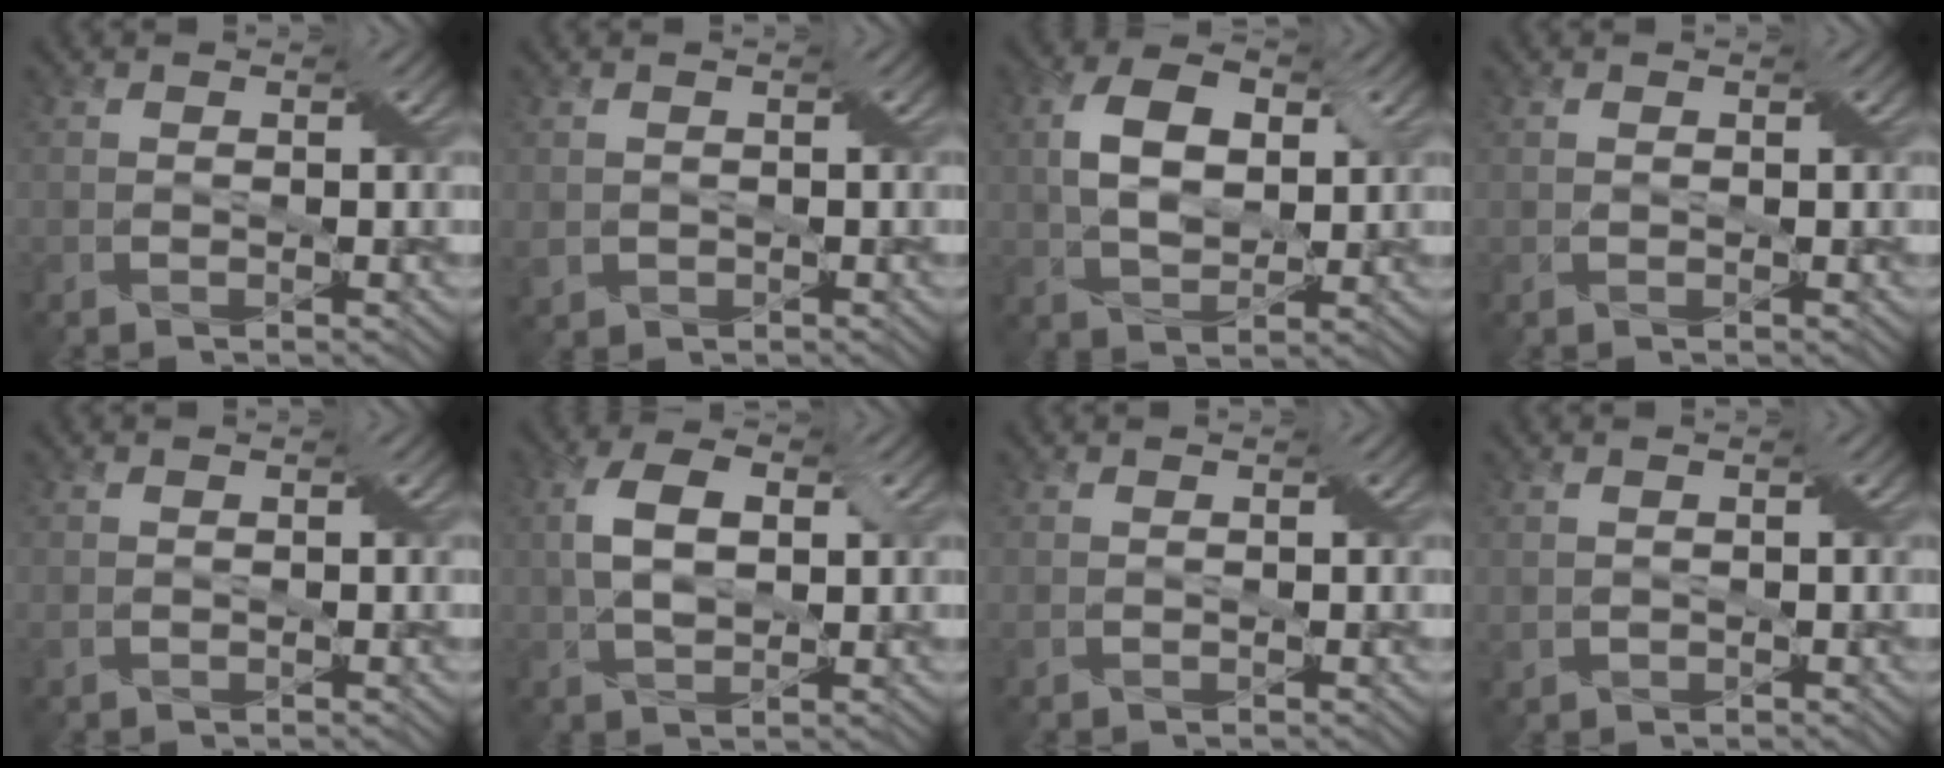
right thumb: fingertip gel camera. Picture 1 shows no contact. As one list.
[{"total": 2.0, "force": [-0.2, 1.9, 0.7], "torque": [-0.031, -0.008, -0.005]}, {"total": 7.7, "force": [1.8, 4.5, 5.9], "torque": [-0.122, 0.010, 0.030]}, {"total": 0.0}, {"total": 1.2, "force": [-0.2, 1.0, 0.6], "torque": [-0.021, -0.005, -0.004]}, {"total": 6.0, "force": [1.2, 3.1, 4.9], "torque": [-0.109, 0.007, 0.020]}, {"total": 0.7, "force": [0.0, 0.6, 0.4], "torque": [-0.016, -0.002, 0.001]}, {"total": 1.2, "force": [0.2, 1.1, 0.3], "torque": [-0.018, -0.005, 0.005]}]